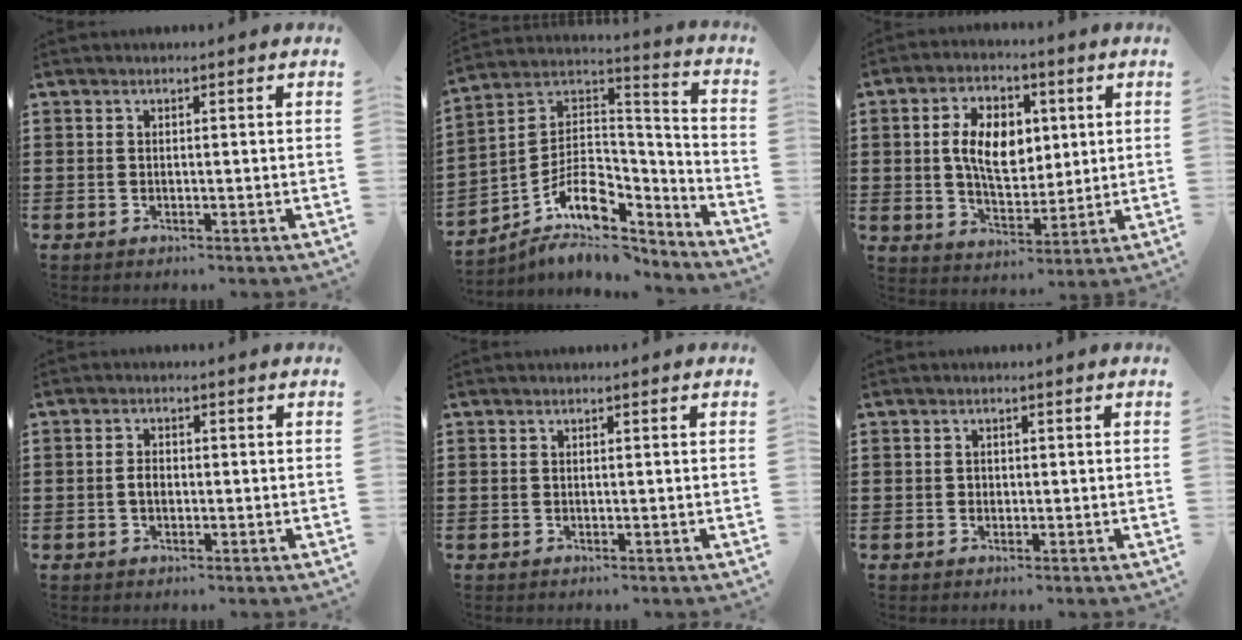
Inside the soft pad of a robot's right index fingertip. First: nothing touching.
{"total": 9.3, "force": [-6.0, 5.0, 5.2], "torque": [-0.110, -0.005, -0.111]}
{"total": 8.8, "force": [1.3, 5.7, 6.6], "torque": [-0.140, 0.014, 0.020]}
{"total": 1.8, "force": [-0.4, 1.1, 1.3], "torque": [-0.028, 0.005, -0.009]}
{"total": 0.0}
{"total": 0.7, "force": [-0.1, 0.7, 0.2], "torque": [-0.005, 0.002, -0.001]}